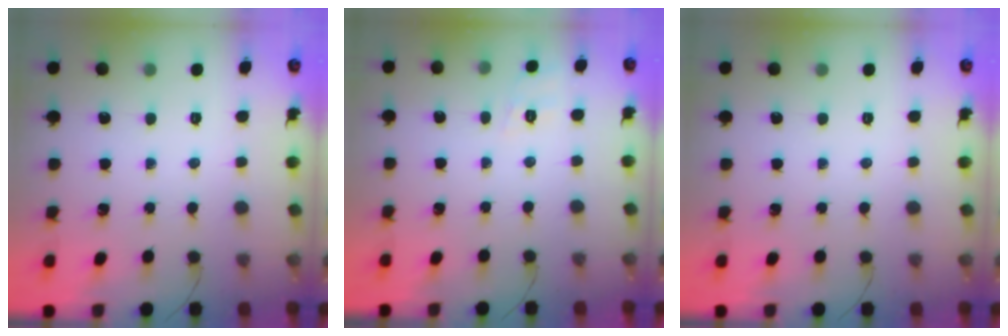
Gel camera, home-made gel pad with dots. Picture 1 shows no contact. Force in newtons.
{"total": 6.9, "press": 6.6, "slide": 1.7}
{"total": 0.0}